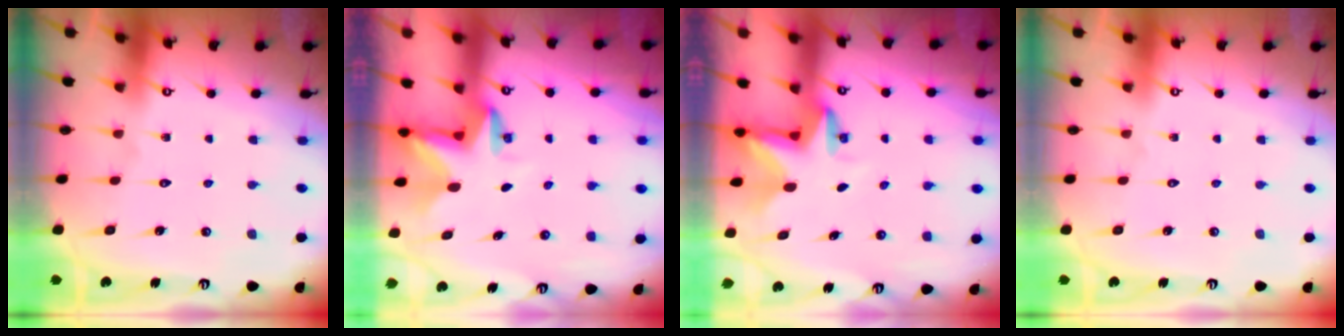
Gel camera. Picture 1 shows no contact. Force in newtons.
{"total": 2.8, "press": 2.8, "slide": 0.2}
{"total": 2.8, "press": 2.8, "slide": 0.2}
{"total": 0.0}